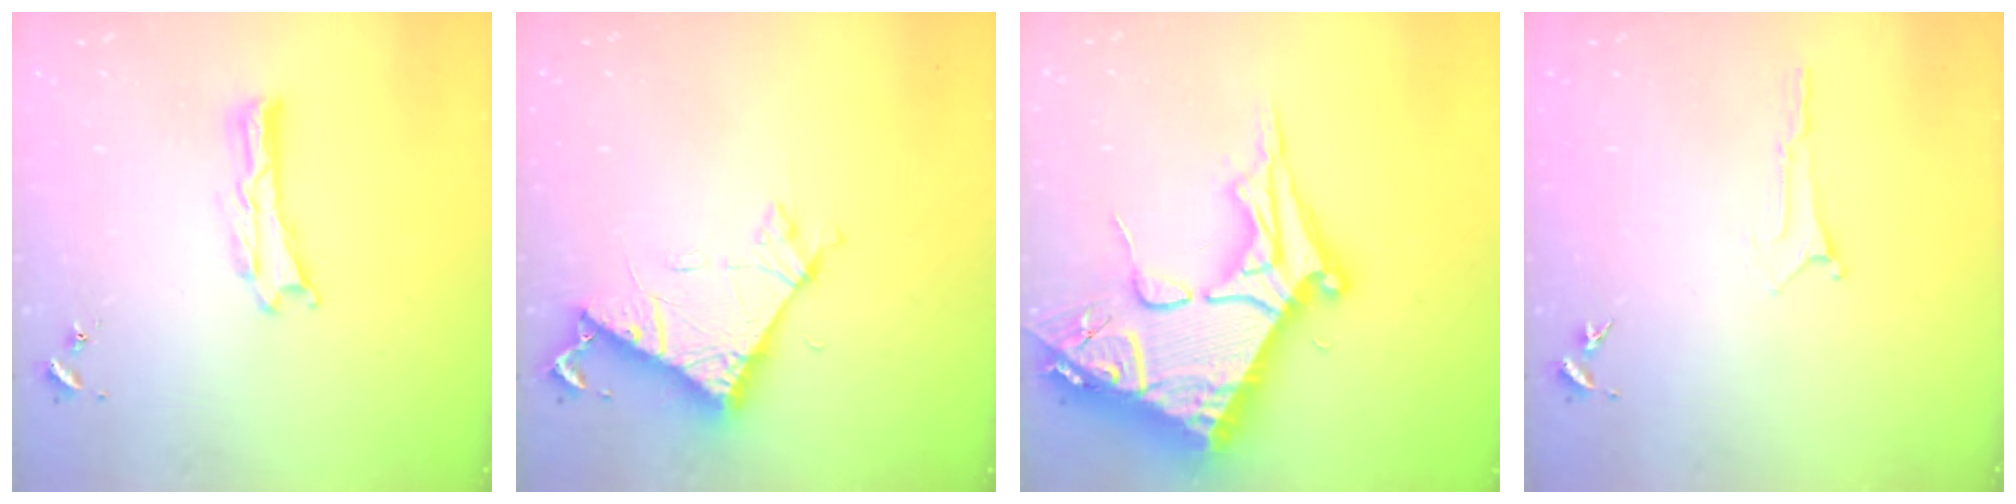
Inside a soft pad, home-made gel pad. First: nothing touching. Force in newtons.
{"total": 6.9, "press": 6.9, "slide": 0.5}
{"total": 15.2, "press": 15.1, "slide": 1.8}
{"total": 0.0}